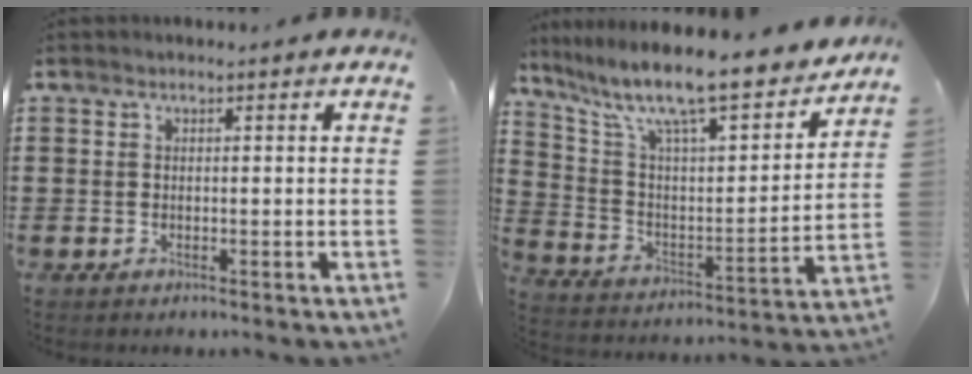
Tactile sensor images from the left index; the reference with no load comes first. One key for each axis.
{"total": 10.9, "fx": 9.3, "fy": 1.1, "fz": 5.6, "tx": -0.141, "ty": -0.073, "tz": 0.151}